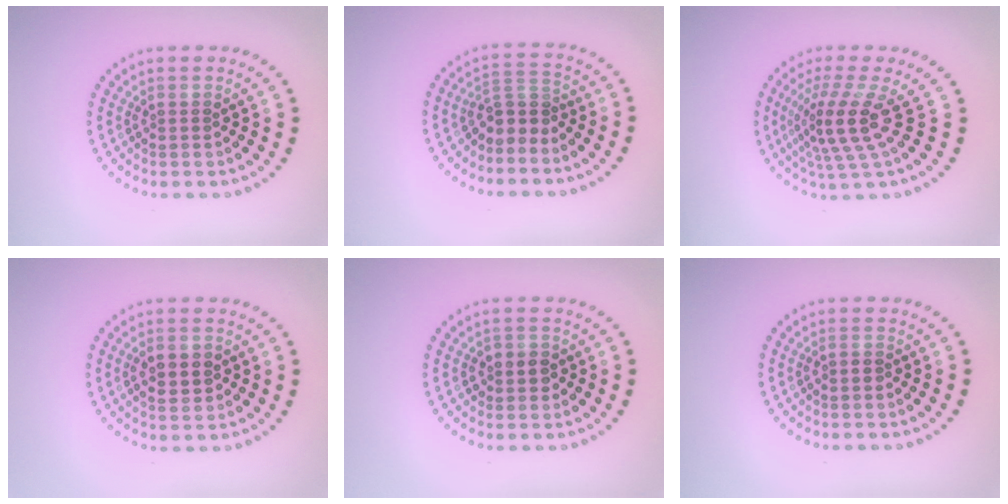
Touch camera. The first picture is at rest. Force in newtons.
{"total": 2.6, "press": 2.0, "slide": 1.7}
{"total": 4.5, "press": 3.2, "slide": 3.1}
{"total": 2.8, "press": 2.8, "slide": 0.2}
{"total": 1.9, "press": 1.8, "slide": 0.6}
{"total": 0.6, "press": 0.2, "slide": 0.6}